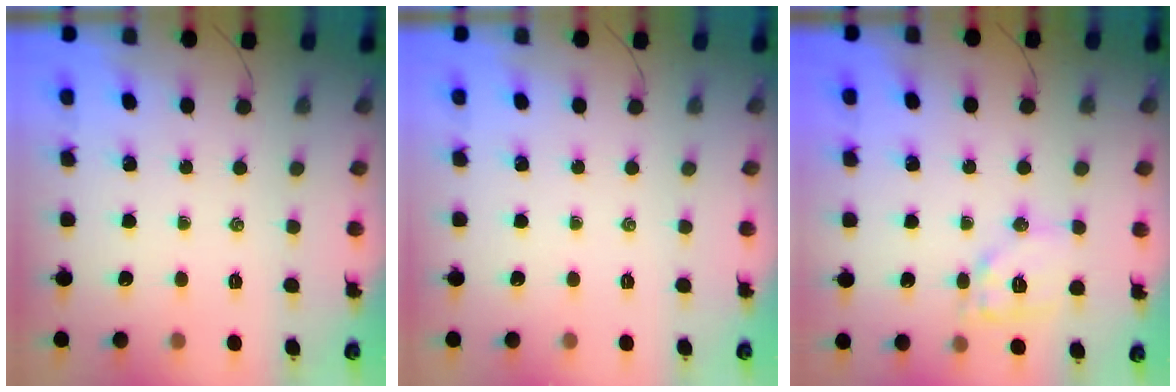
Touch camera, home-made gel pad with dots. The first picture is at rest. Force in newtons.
{"total": 0.0}
{"total": 10.7, "press": 10.7, "slide": 0.8}